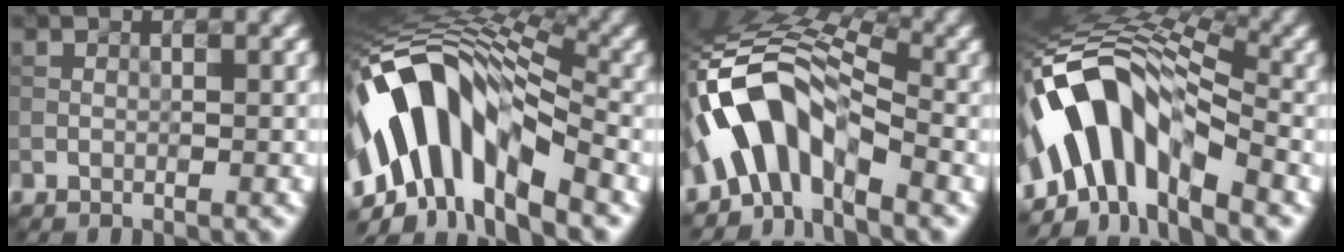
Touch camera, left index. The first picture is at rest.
{"total": 13.7, "force": [-3.6, 6.6, 11.5], "torque": [-0.195, 0.022, -0.061]}
{"total": 8.0, "force": [-3.8, 4.0, 5.8], "torque": [-0.093, 0.019, -0.077]}
{"total": 12.4, "force": [-3.9, 5.8, 10.2], "torque": [-0.170, 0.024, -0.067]}